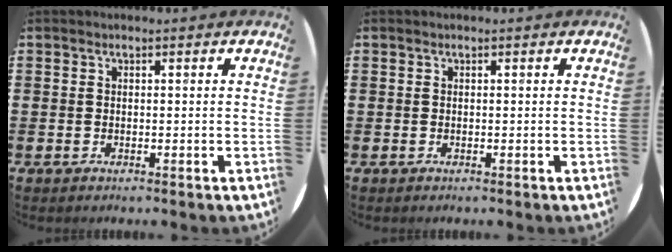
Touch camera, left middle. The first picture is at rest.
{"total": 0.0}